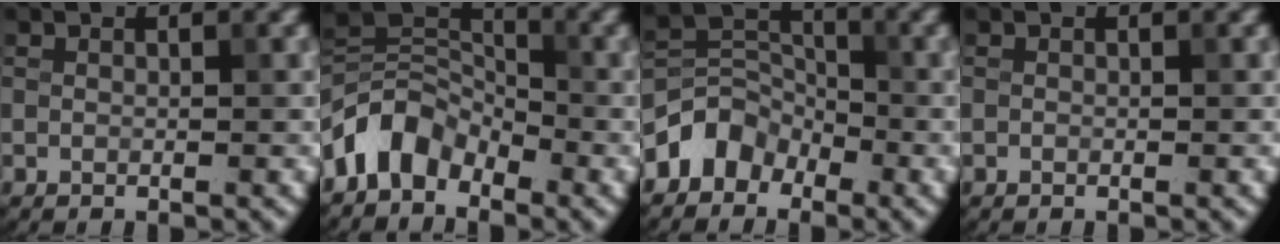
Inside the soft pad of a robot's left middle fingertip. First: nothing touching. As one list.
[{"total": 4.8, "force": [-3.3, 3.0, 1.9], "torque": [-0.031, 0.009, -0.076]}, {"total": 3.6, "force": [-2.4, 2.6, 0.7], "torque": [-0.005, 0.009, -0.053]}, {"total": 0.0}]